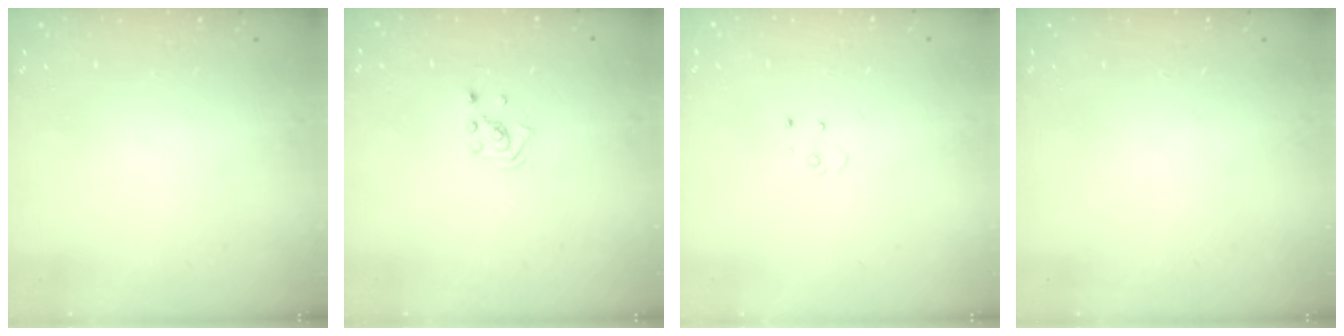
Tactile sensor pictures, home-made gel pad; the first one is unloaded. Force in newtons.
{"total": 1.9, "press": 1.9, "slide": 0.1}
{"total": 3.0, "press": 2.9, "slide": 0.3}
{"total": 0.0}